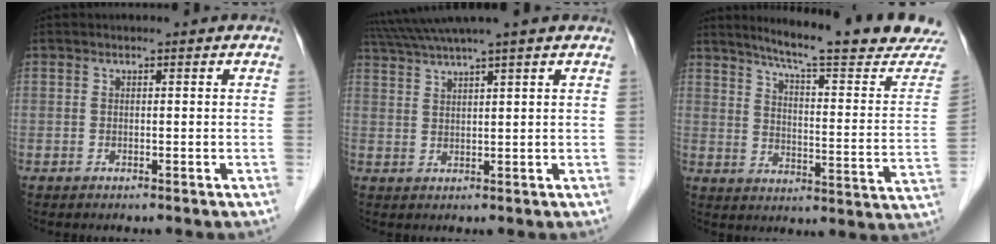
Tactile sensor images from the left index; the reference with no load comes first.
{"total": 8.1, "force": [6.8, -1.5, 4.0], "torque": [-0.073, 0.030, 0.109]}
{"total": 21.4, "force": [19.2, 0.3, 9.3], "torque": [-0.132, -0.074, 0.239]}